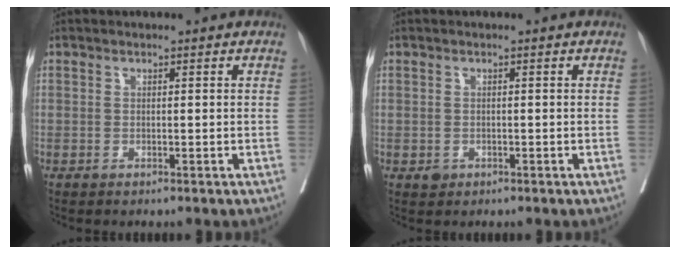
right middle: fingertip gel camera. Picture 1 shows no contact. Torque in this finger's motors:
{"motor_torque": [0.20, -0.23, 0.00, 0.00]}